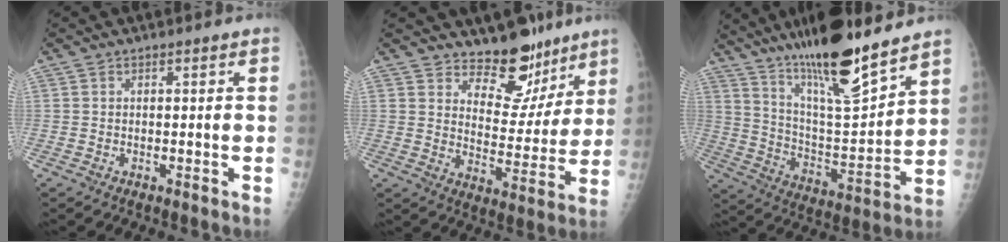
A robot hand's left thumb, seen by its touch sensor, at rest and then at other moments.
{"total": 11.5, "force": [9.3, 5.7, 3.5], "torque": [-0.001, -0.073, 0.145]}
{"total": 20.5, "force": [15.8, 3.0, 12.8], "torque": [-0.197, -0.081, 0.279]}